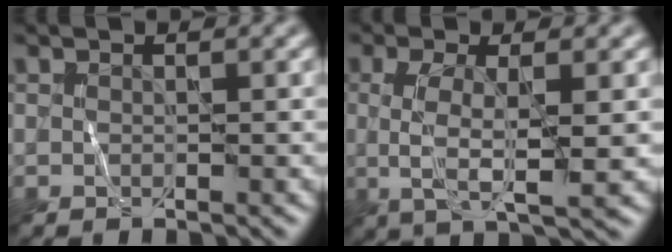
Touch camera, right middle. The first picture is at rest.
{"total": 4.4, "force": [-0.1, 1.2, 4.3], "torque": [-0.083, 0.002, 0.001]}